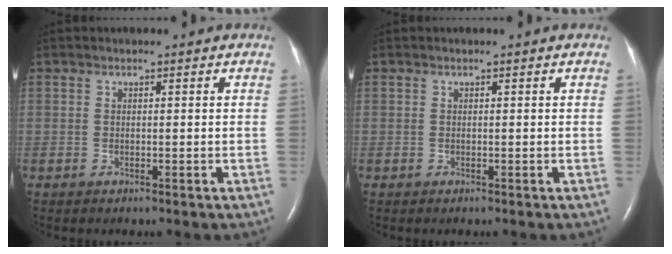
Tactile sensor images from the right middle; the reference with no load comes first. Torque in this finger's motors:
{"motor_torque": [-0.12, 0.23, 0.07, 0.00]}